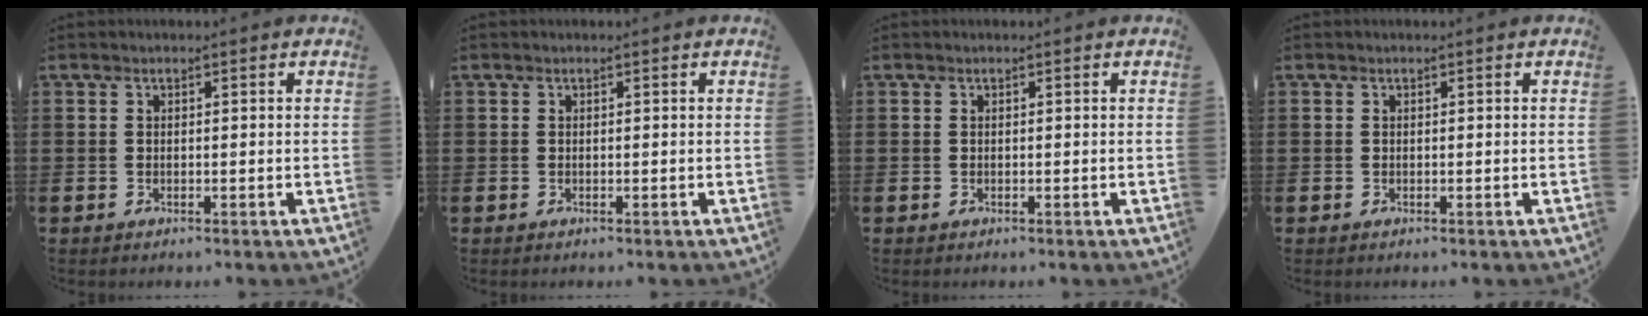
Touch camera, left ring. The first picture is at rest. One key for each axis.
{"total": 0.0}
{"total": 0.0}
{"total": 0.0}